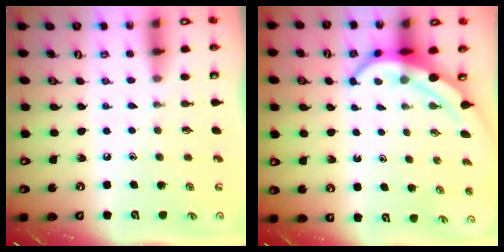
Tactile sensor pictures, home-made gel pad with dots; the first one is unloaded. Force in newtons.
{"total": 6.4, "press": 6.3, "slide": 0.8}